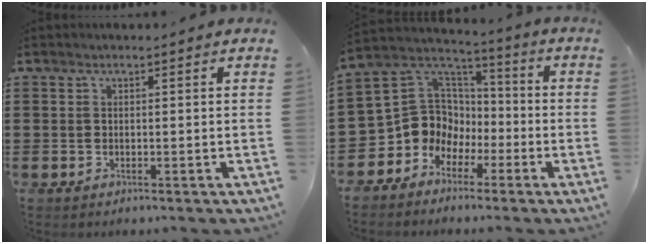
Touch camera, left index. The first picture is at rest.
{"total": 9.0, "force": [-2.2, 8.5, 2.2], "torque": [-0.089, -0.010, -0.040]}